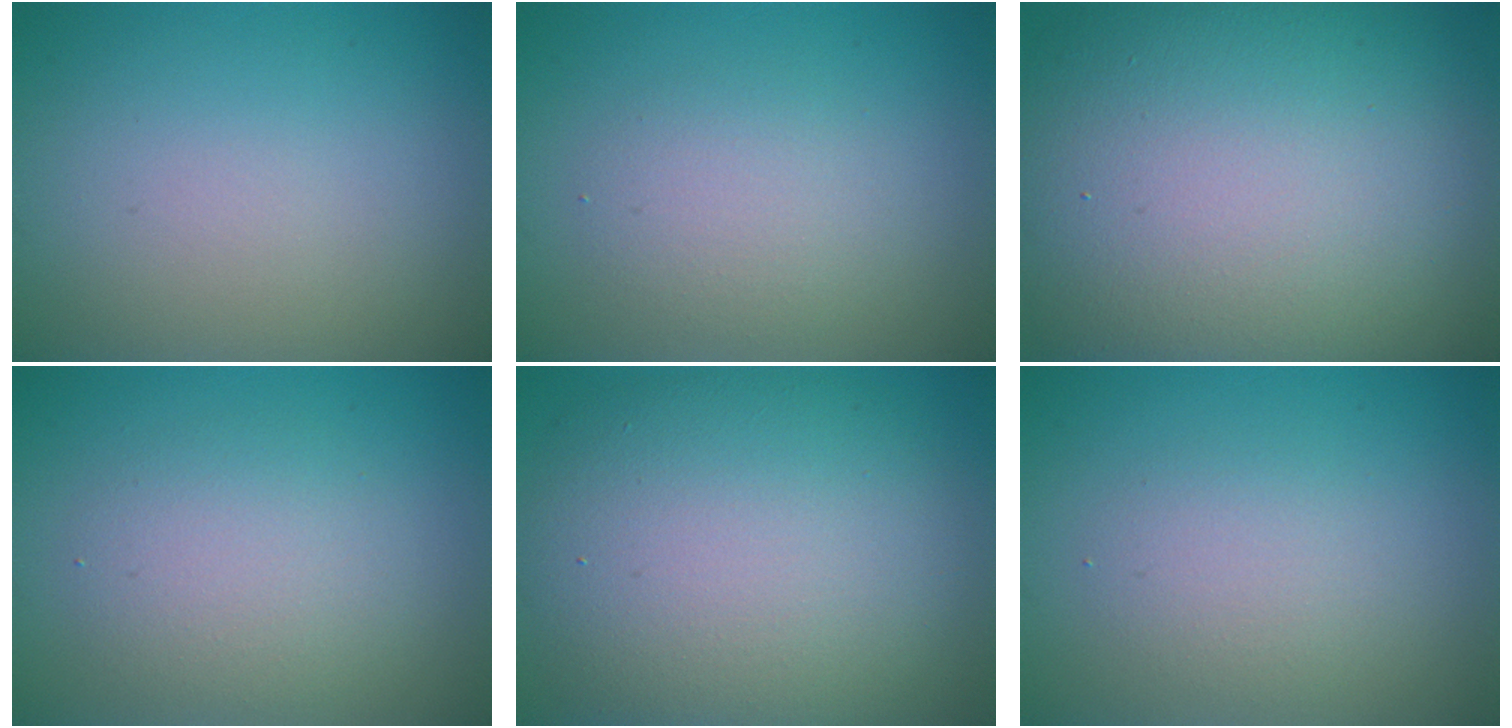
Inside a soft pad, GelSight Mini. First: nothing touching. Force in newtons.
{"total": 2.6, "press": 2.6, "slide": 0.0}
{"total": 18.0, "press": 17.9, "slide": 1.2}
{"total": 3.3, "press": 3.3, "slide": 0.1}
{"total": 11.3, "press": 11.3, "slide": 0.6}
{"total": 2.2, "press": 2.2, "slide": 0.1}